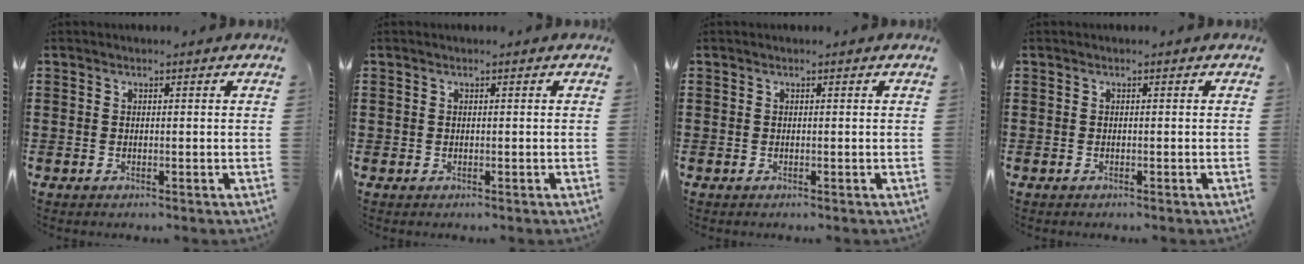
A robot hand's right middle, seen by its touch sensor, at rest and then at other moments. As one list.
[{"total": 0.0}, {"total": 0.0}, {"total": 0.0}]